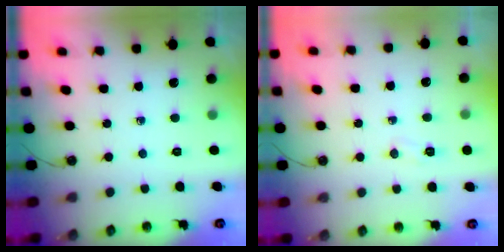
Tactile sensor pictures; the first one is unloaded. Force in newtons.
{"total": 3.1, "press": 2.8, "slide": 1.2}